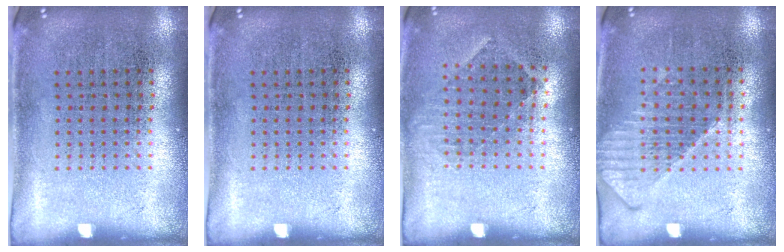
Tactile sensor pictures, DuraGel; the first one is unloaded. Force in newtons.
{"total": 0.0}
{"total": 0.8, "press": 0.7, "slide": 0.4}
{"total": 1.2, "press": 1.2, "slide": 0.3}